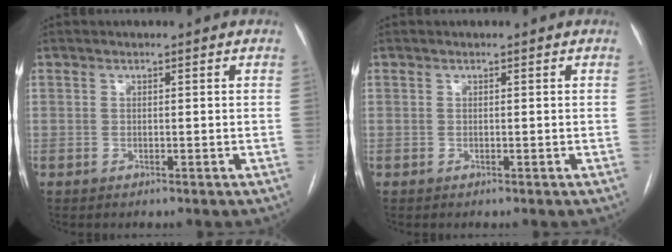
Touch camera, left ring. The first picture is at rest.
{"total": 0.0}